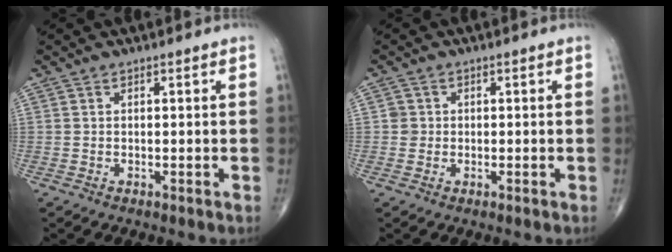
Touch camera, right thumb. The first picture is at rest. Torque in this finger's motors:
{"motor_torque": [-0.21, 0.05, 0.25, 0.12, -0.03]}